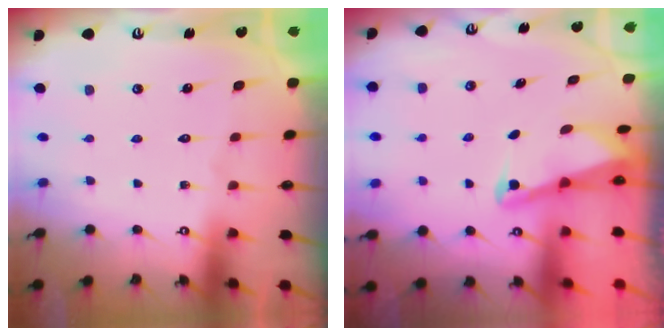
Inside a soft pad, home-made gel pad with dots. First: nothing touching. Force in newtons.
{"total": 2.3, "press": 2.2, "slide": 0.4}